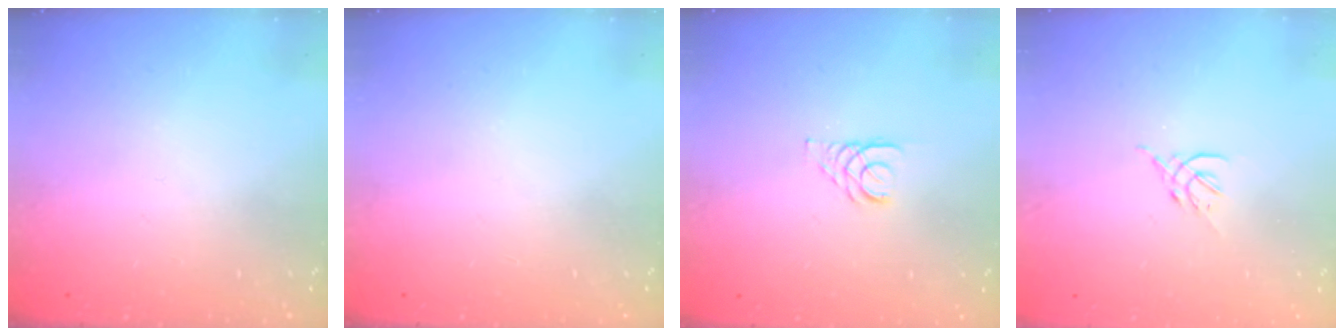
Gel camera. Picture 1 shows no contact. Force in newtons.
{"total": 0.0}
{"total": 2.9, "press": 2.9, "slide": 0.3}
{"total": 2.3, "press": 2.2, "slide": 0.5}